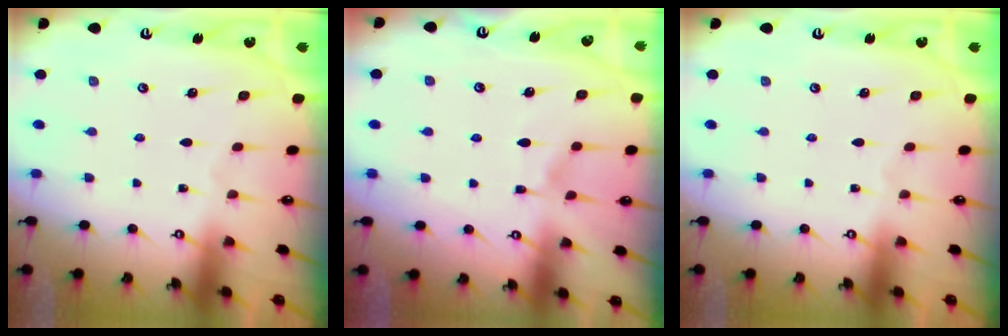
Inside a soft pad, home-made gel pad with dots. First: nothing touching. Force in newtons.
{"total": 5.7, "press": 5.6, "slide": 0.7}
{"total": 0.0}